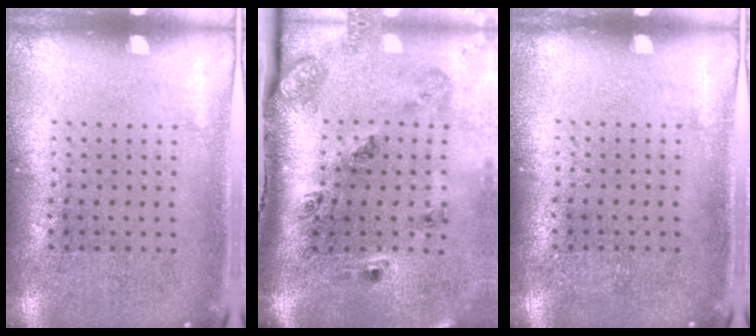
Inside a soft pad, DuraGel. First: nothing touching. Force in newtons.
{"total": 2.5, "press": 1.7, "slide": 1.8}
{"total": 0.0}